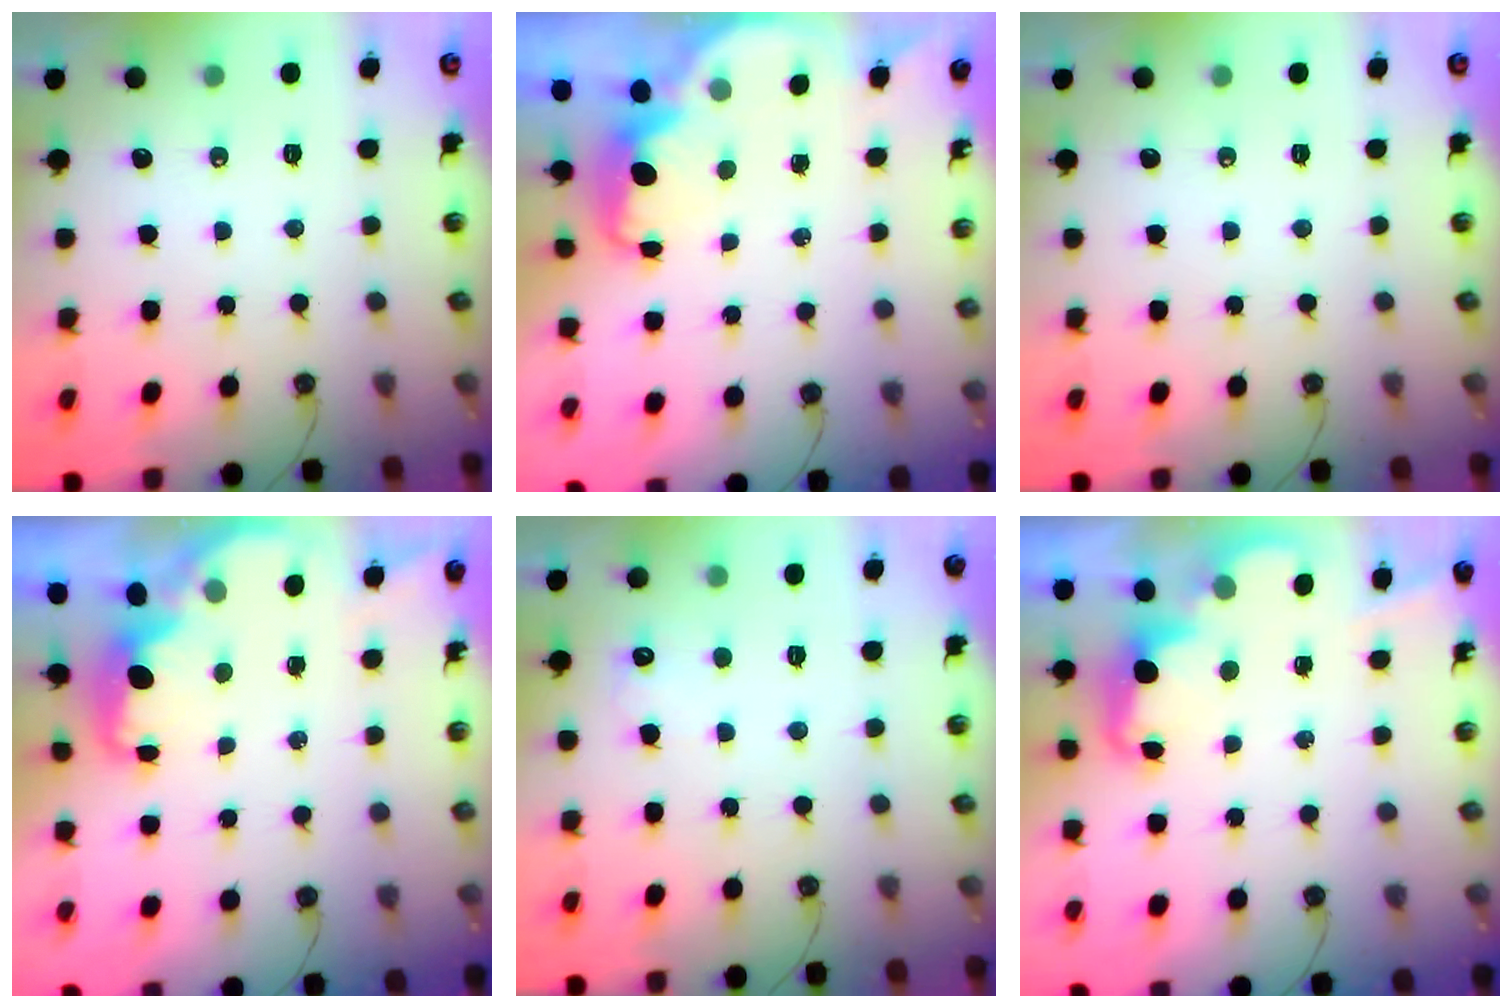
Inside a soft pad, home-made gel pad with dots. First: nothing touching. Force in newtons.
{"total": 2.2, "press": 2.1, "slide": 0.6}
{"total": 0.0}
{"total": 1.5, "press": 1.3, "slide": 0.7}
{"total": 3.9, "press": 3.7, "slide": 1.0}
{"total": 2.4, "press": 2.3, "slide": 0.5}